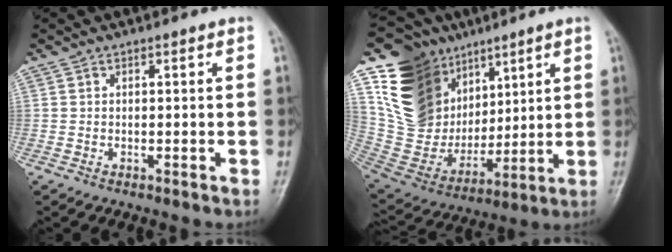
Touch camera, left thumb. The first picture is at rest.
{"total": 21.7, "force": [9.6, 16.8, 9.8], "torque": [-0.144, -0.017, 0.203]}